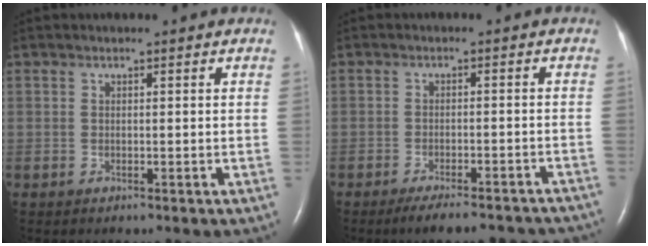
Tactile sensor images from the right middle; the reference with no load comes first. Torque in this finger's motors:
{"motor_torque": [0.68, -0.69, 0.04, 0.02]}